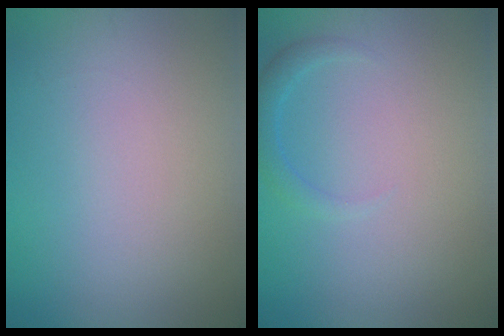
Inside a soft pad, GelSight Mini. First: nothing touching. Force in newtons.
{"total": 1.4, "press": 1.4, "slide": 0.1}